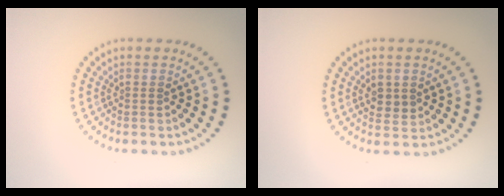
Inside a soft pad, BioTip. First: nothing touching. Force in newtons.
{"total": 1.8, "press": 1.7, "slide": 0.4}